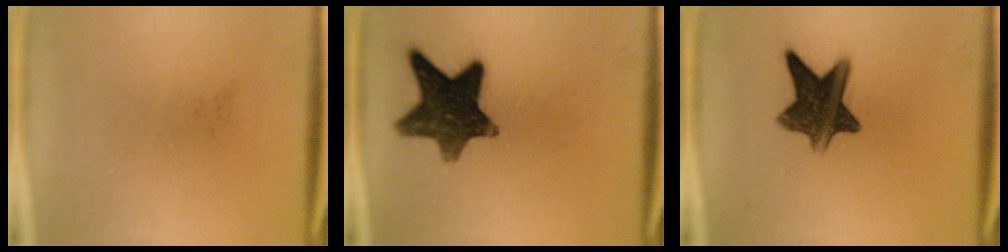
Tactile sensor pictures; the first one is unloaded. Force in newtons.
{"total": 12.6}
{"total": 11.0}